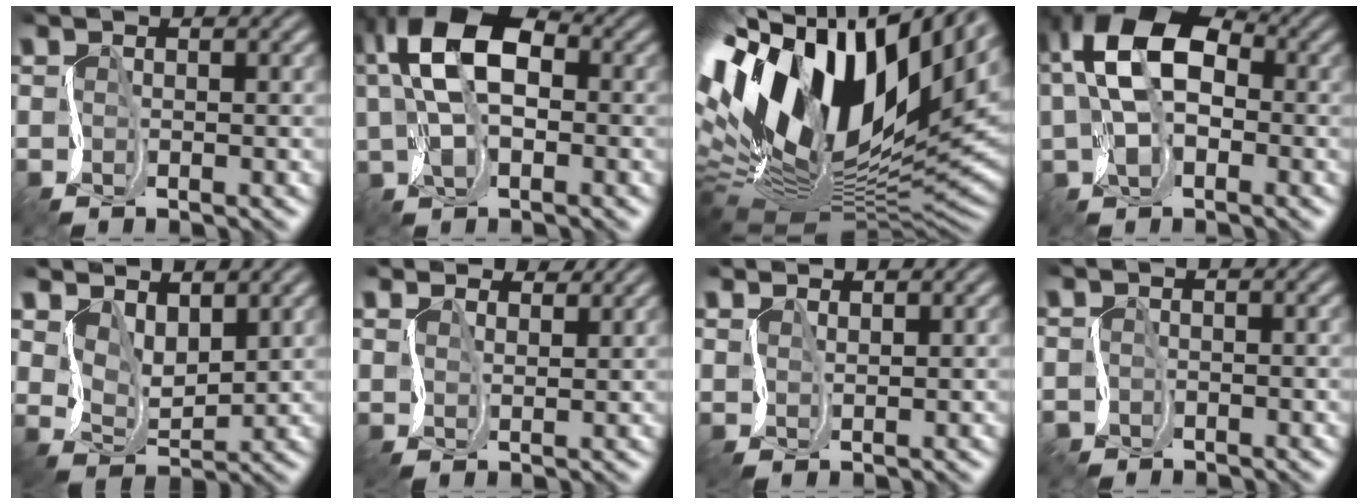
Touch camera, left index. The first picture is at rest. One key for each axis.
{"total": 9.2, "fx": 2.0, "fy": 5.3, "fz": 7.3, "tx": -0.137, "ty": 0.018, "tz": 0.027}
{"total": 17.8, "fx": 6.0, "fy": 9.0, "fz": 14.1, "tx": -0.280, "ty": 0.021, "tz": 0.096}
{"total": 9.9, "fx": 1.4, "fy": 6.4, "fz": 7.4, "tx": -0.142, "ty": 0.012, "tz": 0.021}
{"total": 3.8, "fx": 2.8, "fy": 2.0, "fz": 1.8, "tx": -0.051, "ty": -0.008, "tz": 0.052}
{"total": 2.9, "fx": 2.8, "fy": 0.9, "fz": 0.2, "tx": -0.015, "ty": 0.003, "tz": 0.046}
{"total": 1.8, "fx": 1.7, "fy": 0.0, "fz": -0.4, "tx": 0.003, "ty": 0.004, "tz": 0.040}
{"total": 0.7, "fx": -0.4, "fy": 0.5, "fz": -0.3, "tx": 0.008, "ty": -0.003, "tz": -0.008}